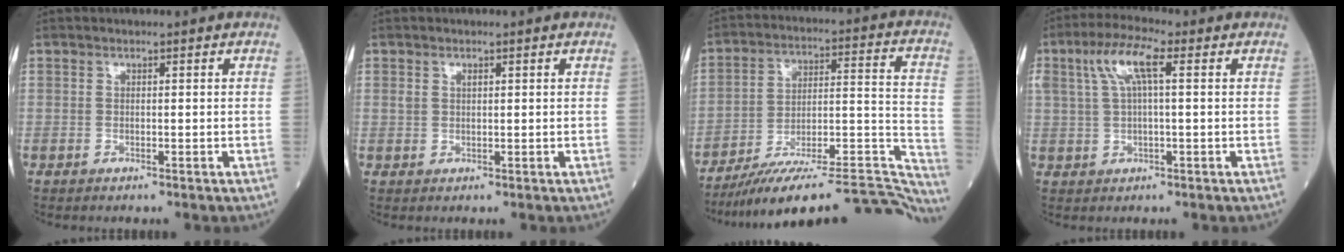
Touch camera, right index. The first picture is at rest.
{"total": 1.2, "force": [0.6, 0.7, 0.8], "torque": [-0.021, 0.008, 0.014]}
{"total": 27.9, "force": [-25.4, 1.8, 11.3], "torque": [-0.083, 0.017, -0.363]}
{"total": 6.8, "force": [2.3, 1.4, 6.3], "torque": [-0.133, 0.025, 0.044]}